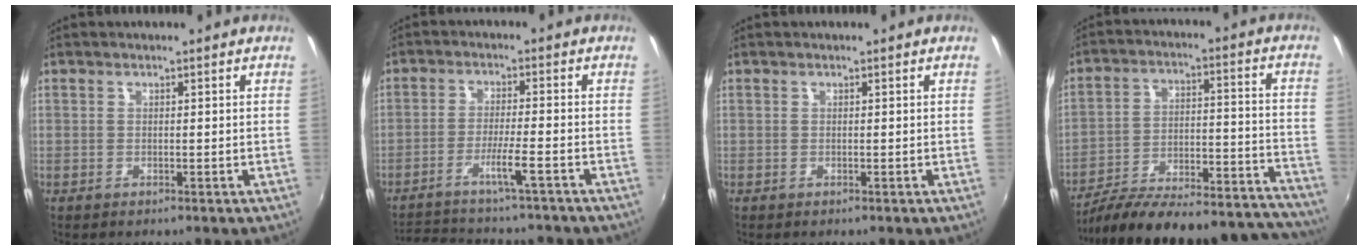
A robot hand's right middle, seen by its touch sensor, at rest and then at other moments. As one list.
[{"total": 12.7, "force": [-11.4, 0.4, 5.7], "torque": [-0.115, -0.010, -0.178]}, {"total": 0.0}, {"total": 29.1, "force": [-26.3, 5.9, 10.9], "torque": [-0.172, 0.000, -0.350]}]